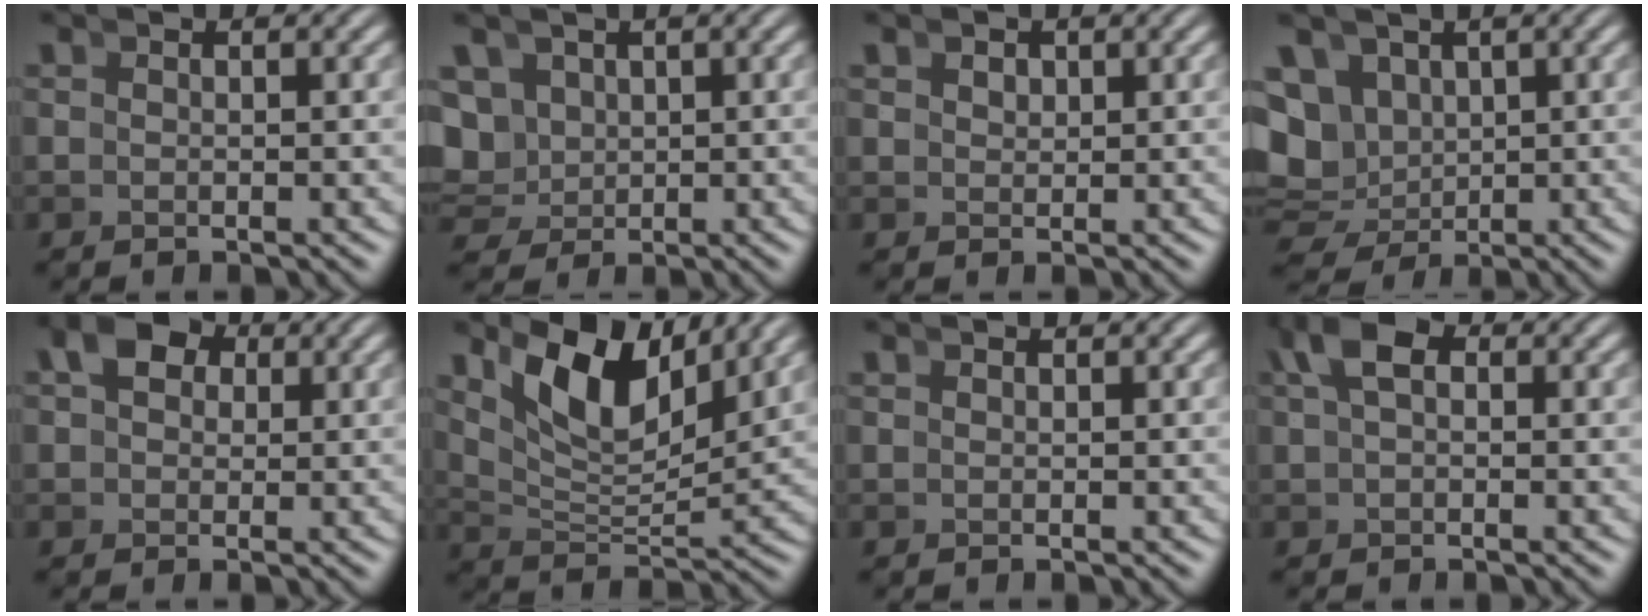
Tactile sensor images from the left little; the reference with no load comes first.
{"total": 6.5, "force": [0.0, 6.1, 2.4], "torque": [-0.087, -0.036, 0.014]}
{"total": 0.9, "force": [0.7, 0.4, 0.3], "torque": [0.002, -0.002, 0.021]}
{"total": 9.5, "force": [0.1, 8.6, 4.0], "torque": [-0.107, -0.045, 0.017]}
{"total": 5.6, "force": [2.2, 4.2, 2.9], "torque": [-0.048, 0.012, 0.027]}
{"total": 7.2, "force": [3.9, 2.8, 5.4], "torque": [-0.080, 0.002, 0.070]}
{"total": 0.0}
{"total": 3.9, "force": [1.5, 2.0, 2.9], "torque": [-0.061, 0.004, 0.029]}